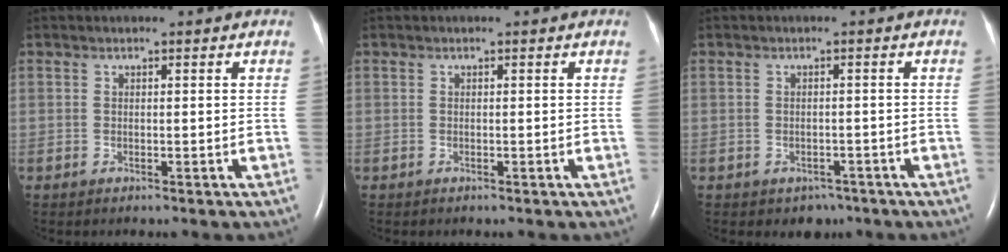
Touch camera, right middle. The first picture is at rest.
{"total": 0.0}
{"total": 2.5, "force": [-1.7, 1.8, 0.6], "torque": [-0.007, 0.007, -0.015]}